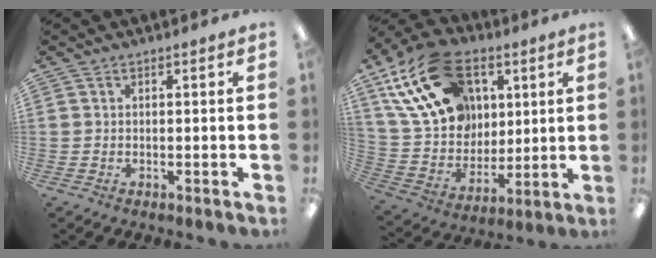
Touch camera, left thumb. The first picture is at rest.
{"total": 24.4, "force": [10.9, 17.1, 13.5], "torque": [-0.248, -0.031, 0.204]}